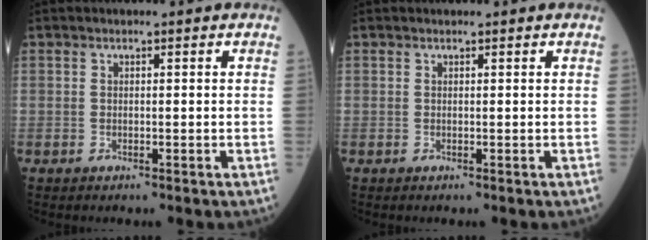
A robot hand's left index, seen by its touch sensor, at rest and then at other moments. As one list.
[{"total": 0.0}]